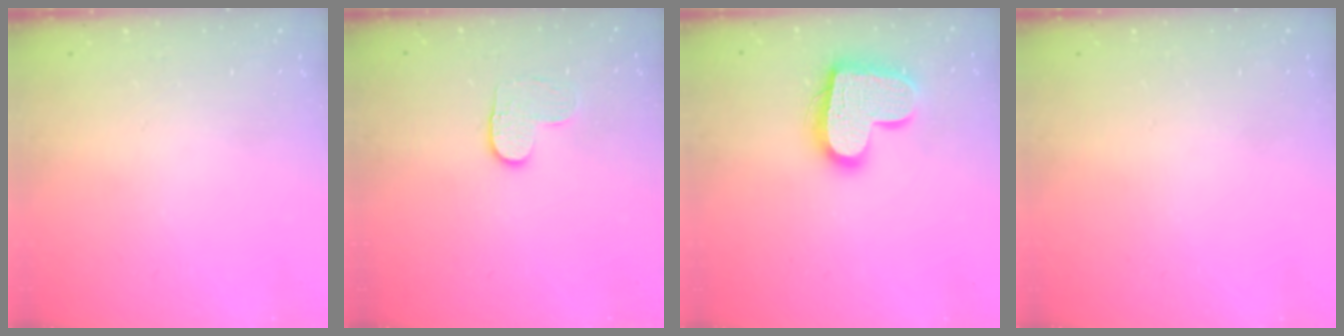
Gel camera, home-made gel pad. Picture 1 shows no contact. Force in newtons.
{"total": 4.3, "press": 4.3, "slide": 0.5}
{"total": 16.7, "press": 16.7, "slide": 1.1}
{"total": 0.0}